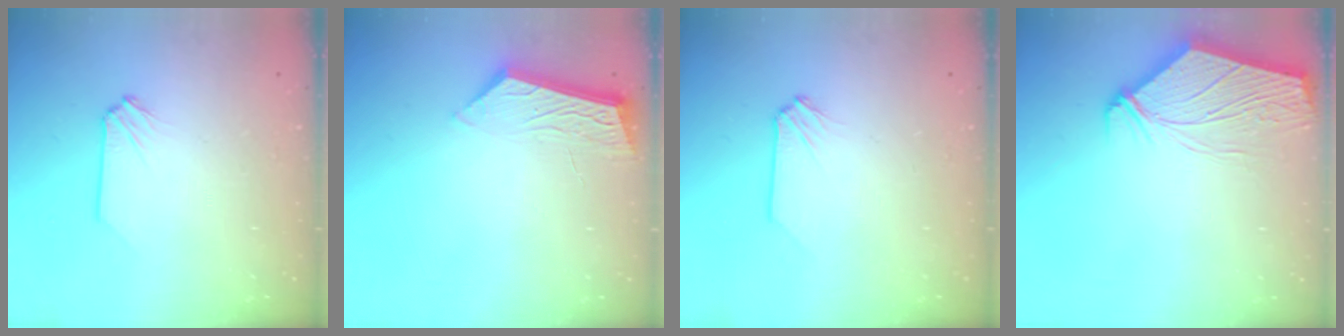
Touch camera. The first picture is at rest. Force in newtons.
{"total": 7.0, "press": 7.0, "slide": 0.2}
{"total": 0.0}
{"total": 9.7, "press": 9.7, "slide": 0.8}